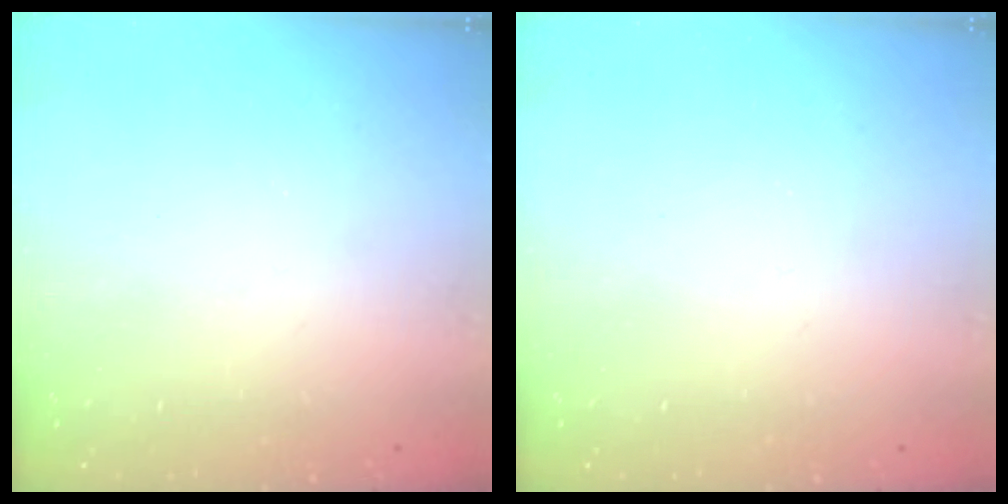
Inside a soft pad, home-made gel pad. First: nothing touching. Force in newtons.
{"total": 0.0}